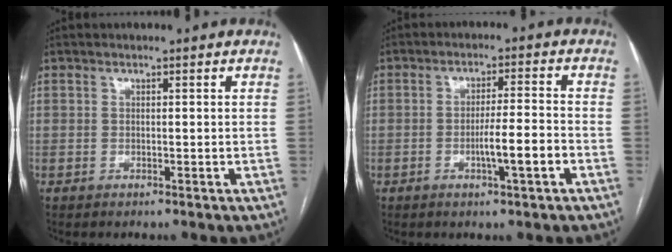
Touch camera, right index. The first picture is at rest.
{"total": 4.2, "force": [-1.4, 0.2, 3.9], "torque": [-0.061, -0.001, -0.022]}